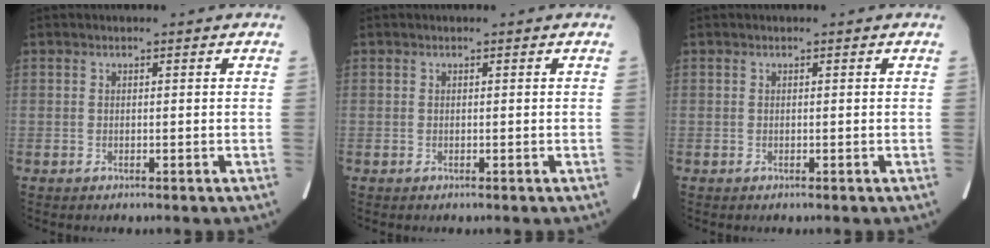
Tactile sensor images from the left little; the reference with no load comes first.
{"total": 0.0}
{"total": 0.0}